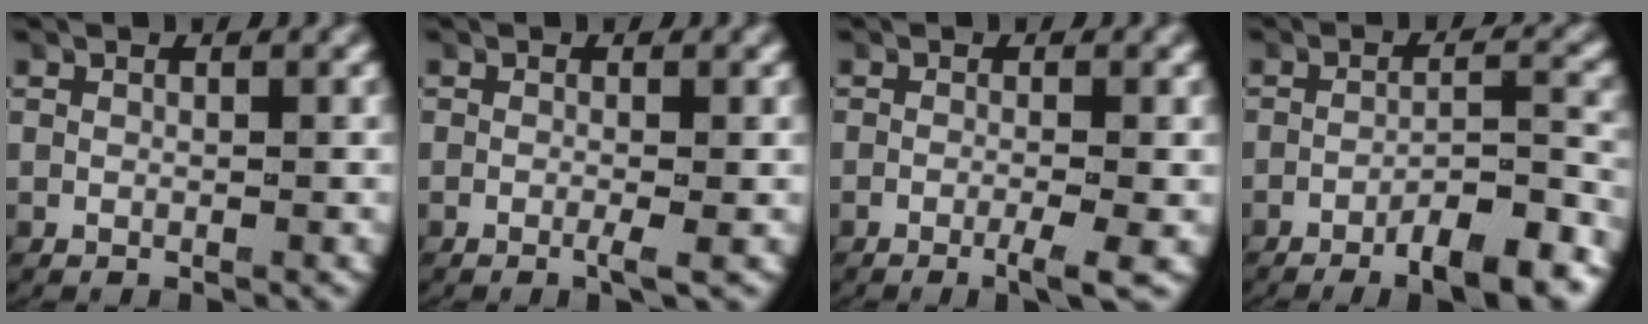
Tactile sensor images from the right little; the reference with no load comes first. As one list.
[{"total": 1.1, "force": [-0.4, 0.0, 1.1], "torque": [-0.015, 0.002, -0.013]}, {"total": 2.5, "force": [-1.3, 0.0, 2.2], "torque": [-0.028, -0.001, -0.028]}, {"total": 6.1, "force": [-4.6, 1.4, 3.6], "torque": [-0.037, 0.003, -0.078]}]